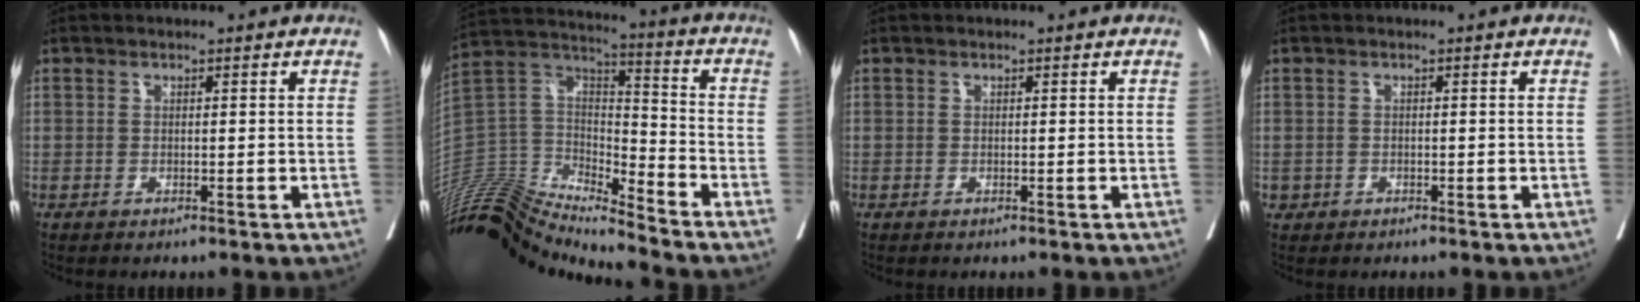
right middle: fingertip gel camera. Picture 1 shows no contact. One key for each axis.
{"total": 17.2, "fx": -16.6, "fy": 0.9, "fz": 4.5, "tx": -0.082, "ty": 0.053, "tz": -0.312}
{"total": 0.0}
{"total": 0.8, "fx": -0.2, "fy": 0.7, "fz": 0.1, "tx": 0.000, "ty": 0.005, "tz": 0.000}